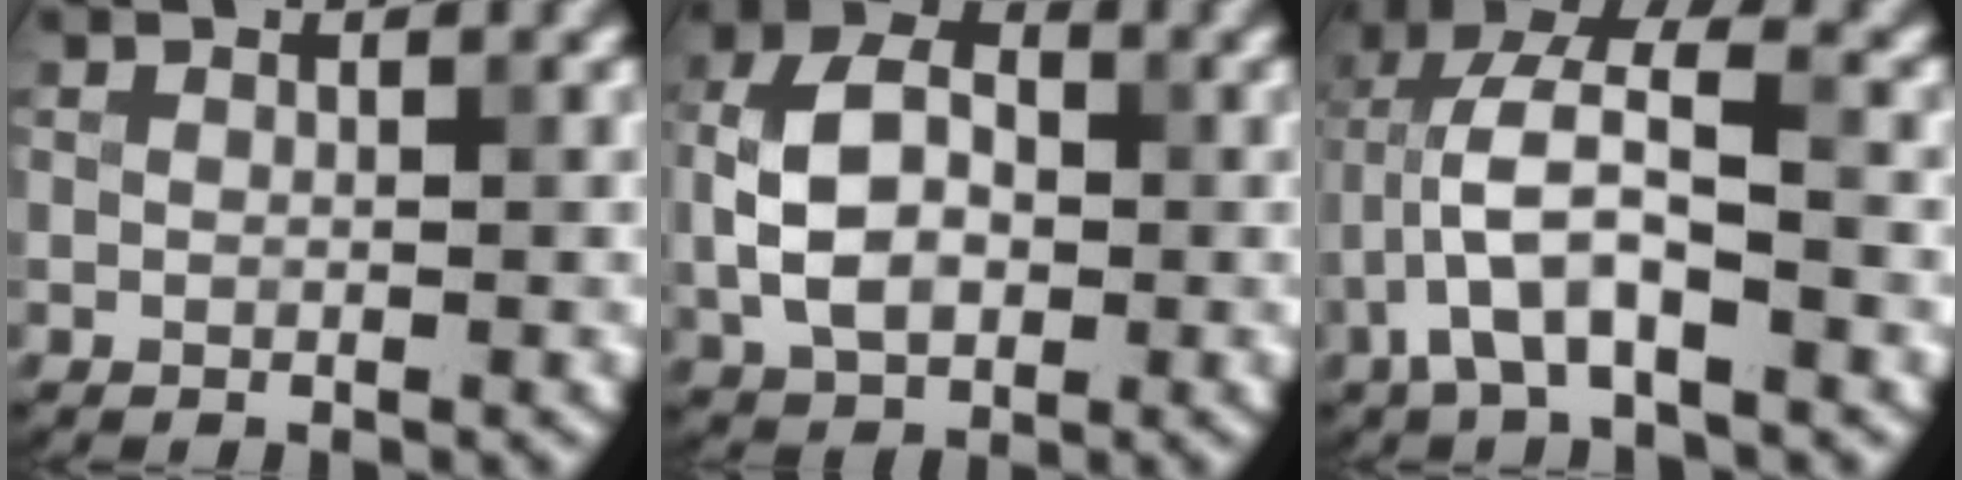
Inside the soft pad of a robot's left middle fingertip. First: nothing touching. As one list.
[{"total": 6.4, "force": [-0.4, 4.5, 4.6], "torque": [-0.085, 0.010, -0.014]}, {"total": 7.2, "force": [-2.3, 2.6, 6.4], "torque": [-0.129, 0.025, -0.047]}]